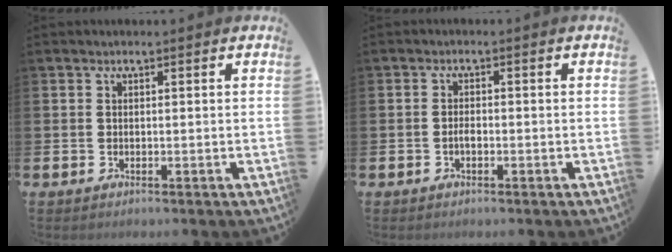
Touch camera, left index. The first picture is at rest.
{"total": 1.3, "force": [-0.5, 0.6, 1.0], "torque": [-0.018, 0.000, -0.010]}